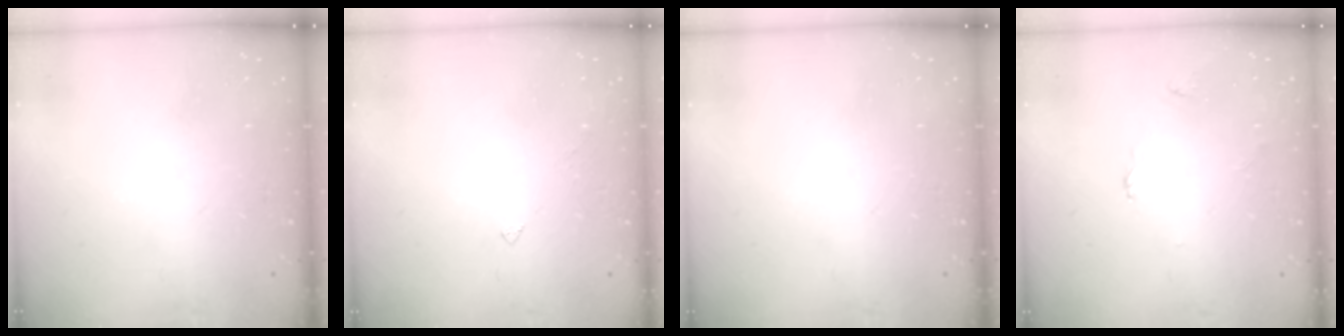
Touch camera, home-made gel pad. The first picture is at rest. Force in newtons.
{"total": 2.3, "press": 2.3, "slide": 0.5}
{"total": 0.0}
{"total": 2.2, "press": 2.2, "slide": 0.4}